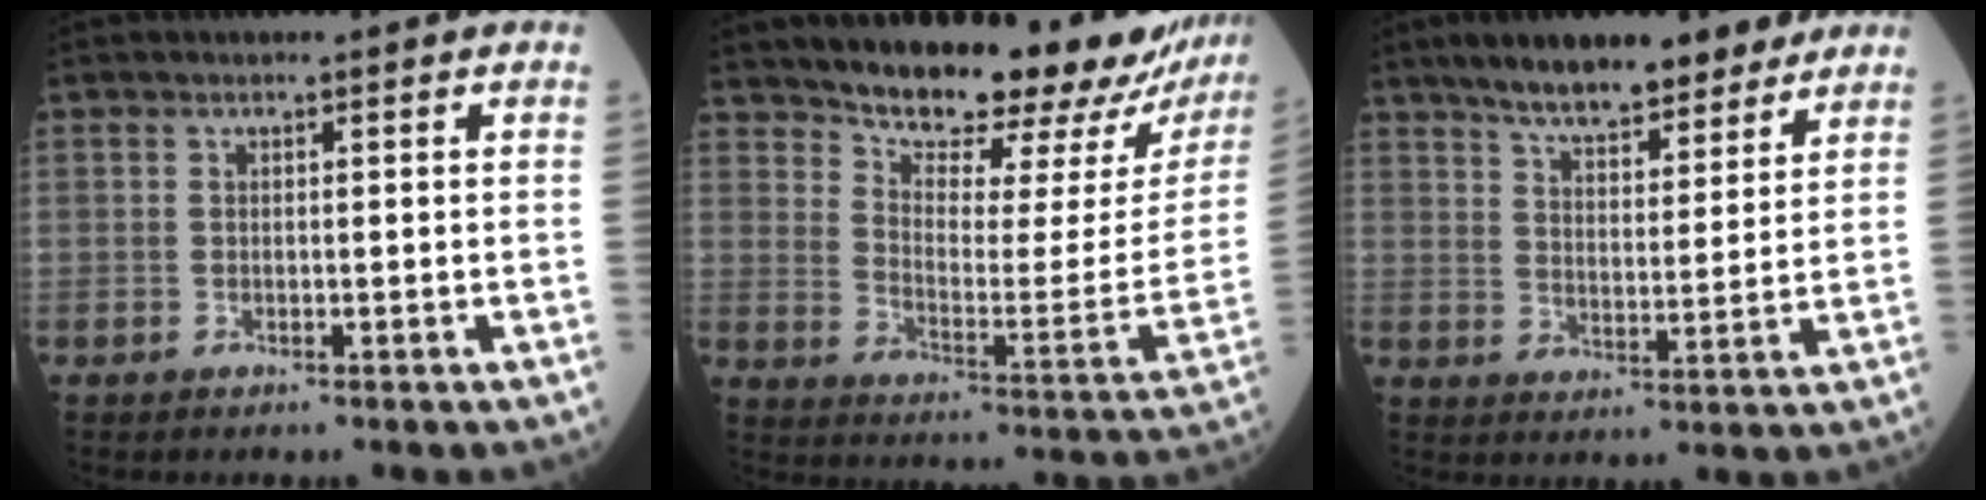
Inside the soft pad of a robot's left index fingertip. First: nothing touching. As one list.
[{"total": 23.6, "force": [20.9, 4.7, 10.0], "torque": [-0.148, -0.063, 0.269]}, {"total": 13.8, "force": [11.2, 3.7, 7.2], "torque": [-0.106, 0.016, 0.174]}]